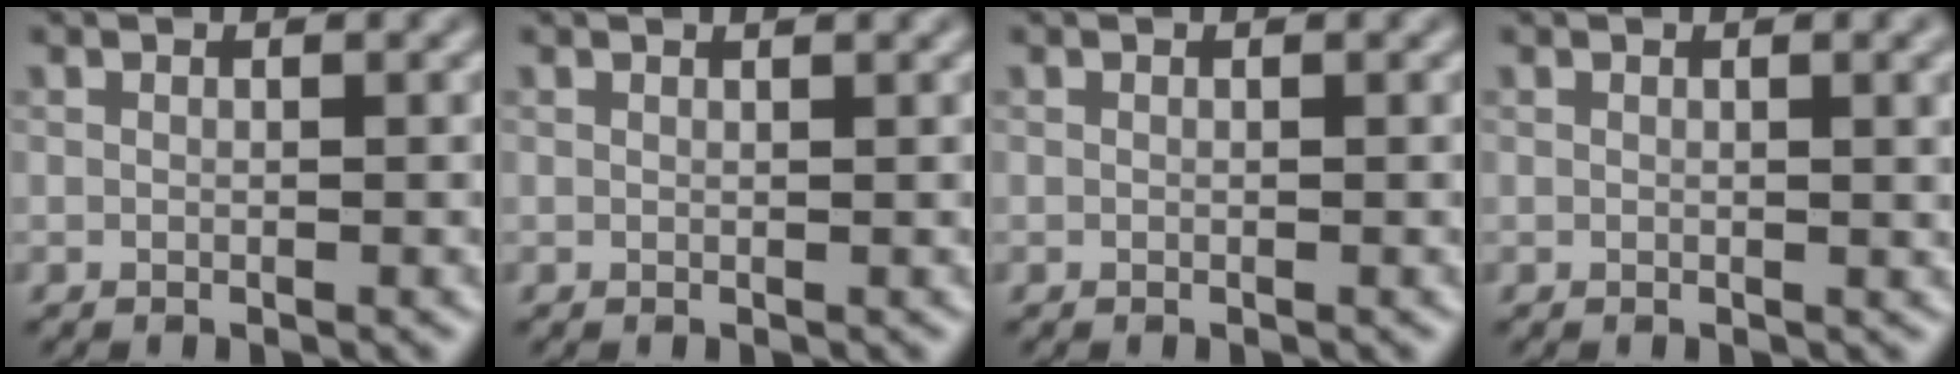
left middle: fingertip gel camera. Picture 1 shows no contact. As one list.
[{"total": 0.9, "force": [0.8, 0.2, 0.4], "torque": [-0.004, 0.000, 0.007]}, {"total": 0.0}, {"total": 2.7, "force": [0.8, 0.9, 2.4], "torque": [-0.022, 0.006, 0.008]}]